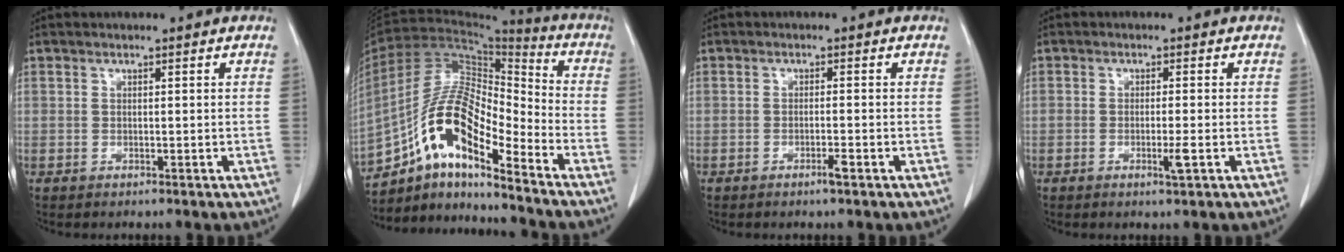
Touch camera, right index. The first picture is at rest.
{"total": 14.0, "force": [-8.6, 3.6, 10.4], "torque": [-0.202, 0.029, -0.153]}
{"total": 1.7, "force": [-1.0, -0.1, 1.4], "torque": [-0.027, -0.002, -0.017]}
{"total": 2.3, "force": [-0.9, 0.0, 2.2], "torque": [-0.037, -0.005, -0.014]}